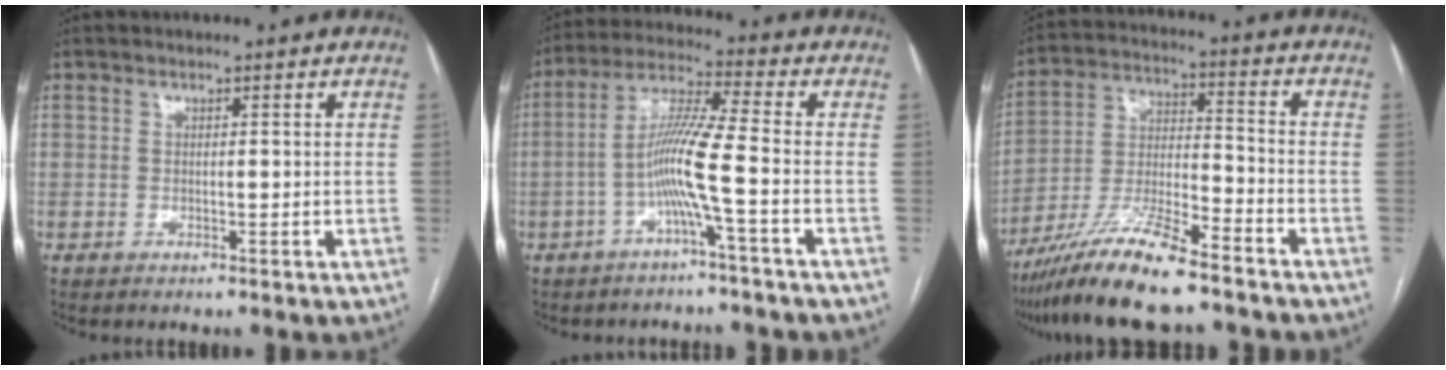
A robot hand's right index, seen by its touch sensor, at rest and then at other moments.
{"total": 8.4, "force": [-2.8, -1.1, 7.9], "torque": [-0.157, 0.016, -0.057]}
{"total": 13.6, "force": [-10.5, 1.1, 8.7], "torque": [-0.168, -0.014, -0.190]}